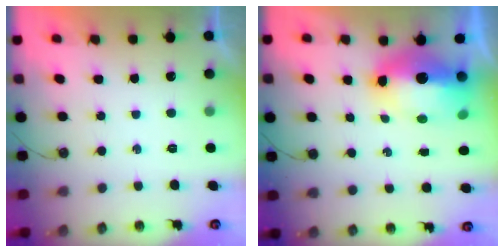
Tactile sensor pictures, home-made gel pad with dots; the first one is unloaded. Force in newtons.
{"total": 15.0, "press": 14.9, "slide": 1.6}